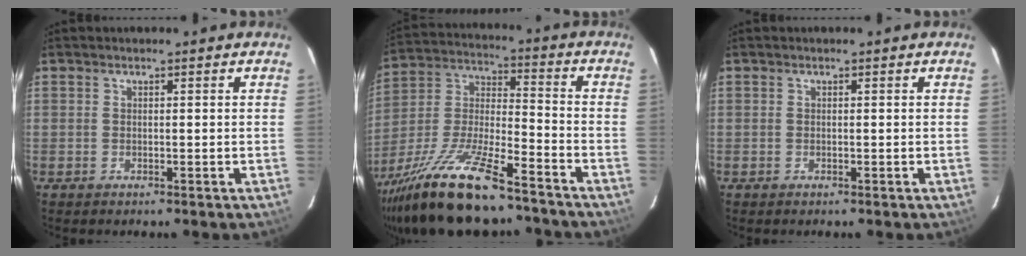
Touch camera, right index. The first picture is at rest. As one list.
[{"total": 21.3, "force": [-15.7, 4.9, 13.6], "torque": [-0.278, -0.027, -0.276]}, {"total": 0.0}]